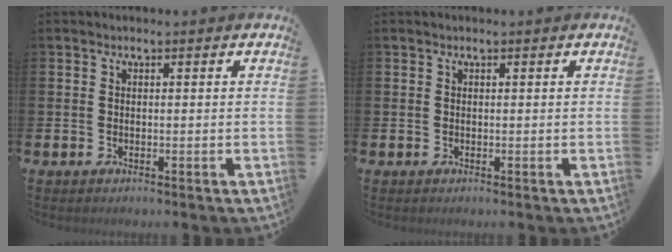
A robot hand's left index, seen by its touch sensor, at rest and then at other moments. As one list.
[{"total": 0.0}]